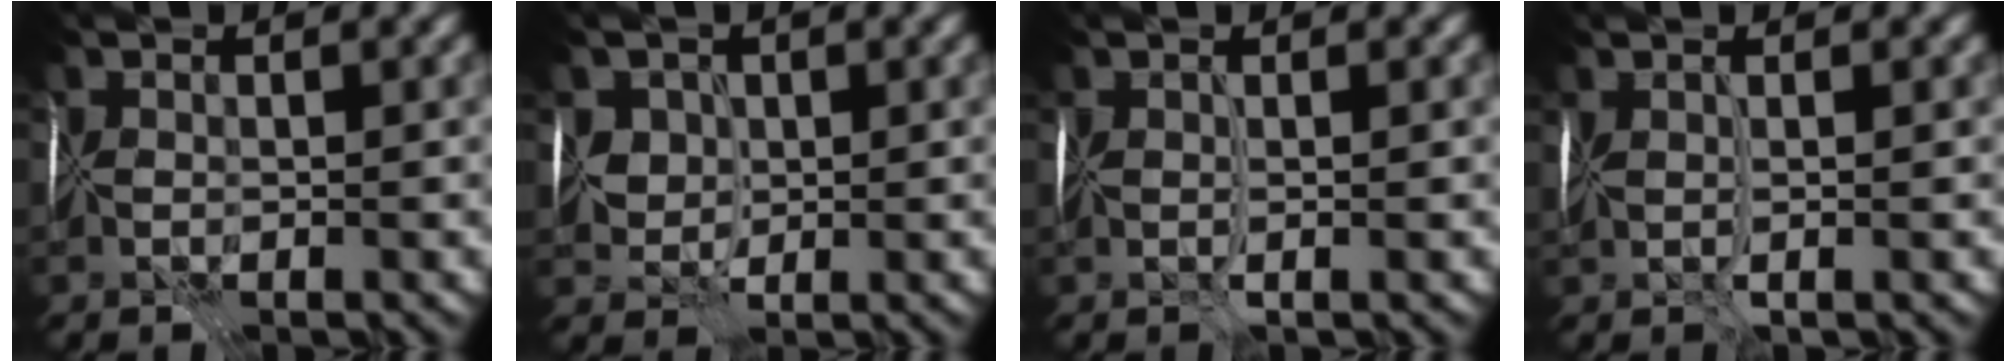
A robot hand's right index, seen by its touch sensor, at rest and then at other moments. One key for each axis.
{"total": 3.7, "fx": 1.4, "fy": 3.0, "fz": 1.7, "tx": -0.042, "ty": 0.009, "tz": 0.029}
{"total": 1.4, "fx": 0.2, "fy": 0.2, "fz": 1.4, "tx": -0.023, "ty": 0.000, "tz": 0.001}
{"total": 1.9, "fx": 0.4, "fy": 0.4, "fz": 1.8, "tx": -0.030, "ty": 0.000, "tz": 0.008}